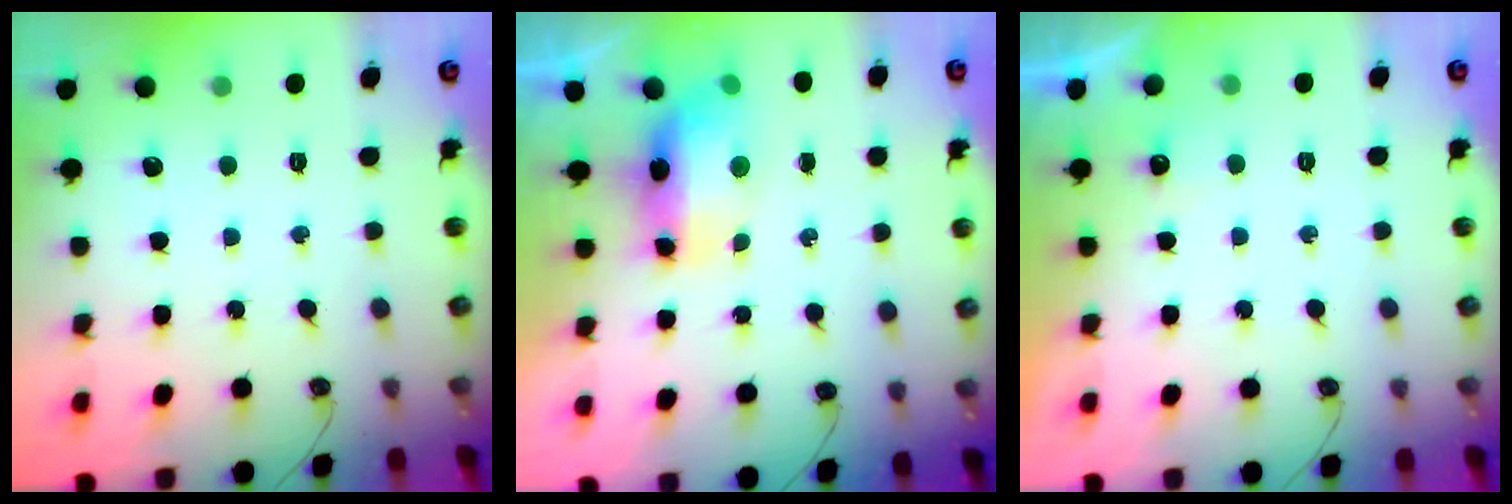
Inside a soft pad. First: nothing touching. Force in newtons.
{"total": 9.8, "press": 9.7, "slide": 1.9}
{"total": 6.9, "press": 2.7, "slide": 6.4}